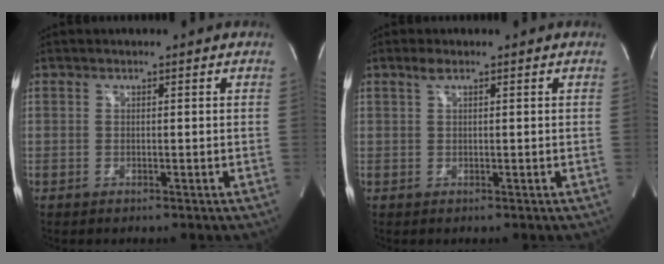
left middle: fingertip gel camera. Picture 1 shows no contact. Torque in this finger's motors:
{"motor_torque": [0.19, -0.08, -0.03, 0.00]}